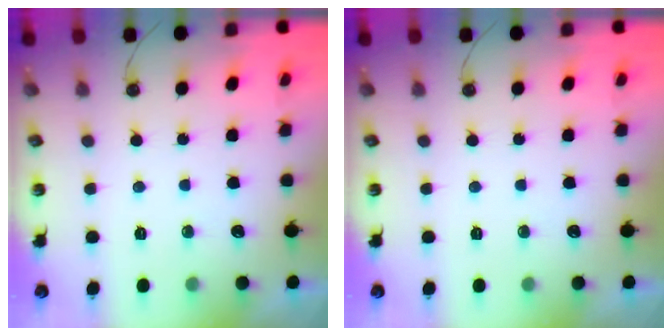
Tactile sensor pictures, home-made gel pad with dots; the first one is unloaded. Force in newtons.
{"total": 0.0}